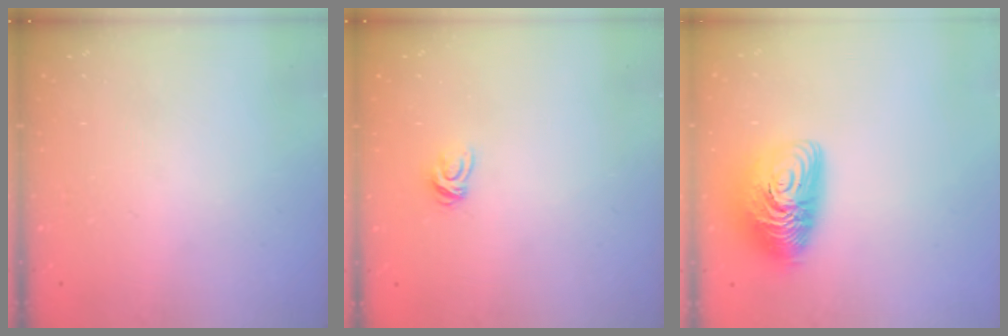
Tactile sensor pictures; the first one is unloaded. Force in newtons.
{"total": 4.9, "press": 4.8, "slide": 0.4}
{"total": 14.0, "press": 13.9, "slide": 1.1}